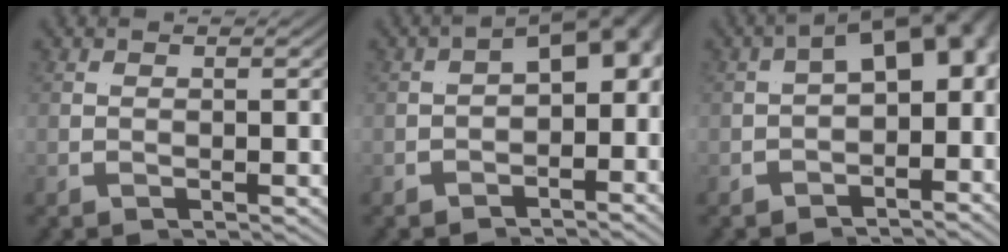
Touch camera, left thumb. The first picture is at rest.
{"total": 6.4, "force": [0.1, 4.1, 4.8], "torque": [-0.075, 0.014, -0.013]}
{"total": 8.0, "force": [0.6, 4.8, 6.4], "torque": [-0.101, 0.015, -0.004]}